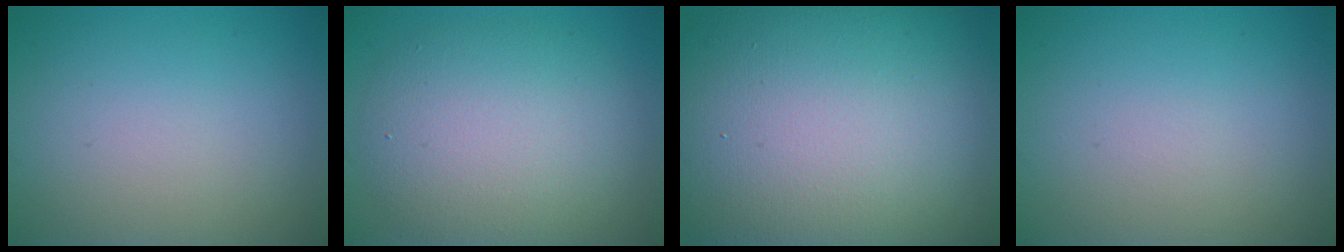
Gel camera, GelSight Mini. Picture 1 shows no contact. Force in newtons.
{"total": 7.6, "press": 7.6, "slide": 0.4}
{"total": 20.7, "press": 20.7, "slide": 0.9}
{"total": 0.0}